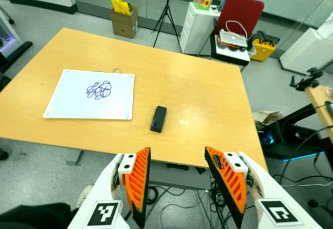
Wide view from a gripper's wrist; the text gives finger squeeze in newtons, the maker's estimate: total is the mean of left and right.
{"total": 0.0}